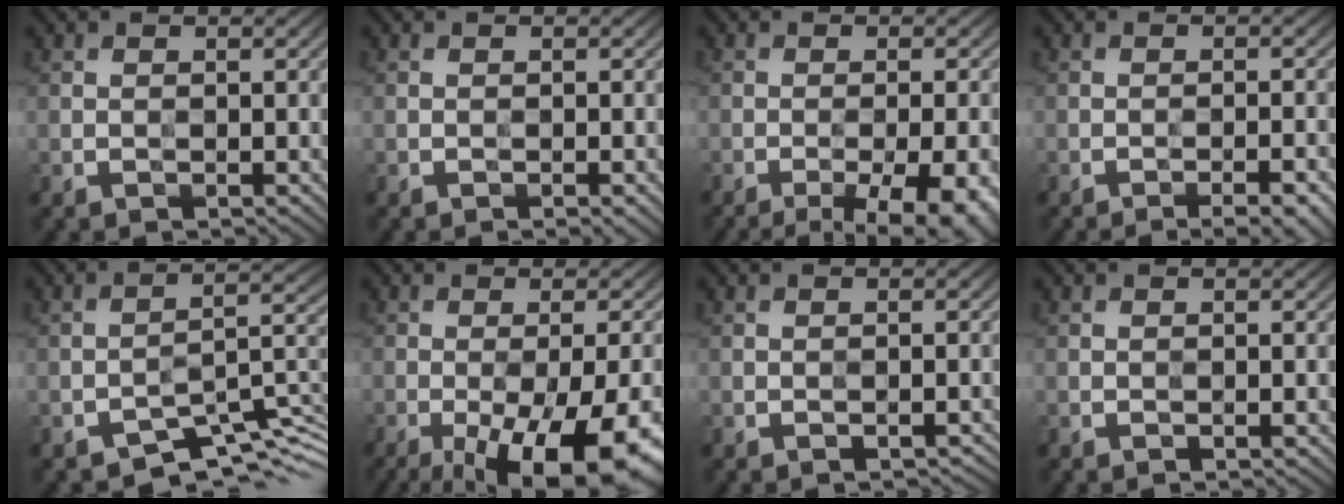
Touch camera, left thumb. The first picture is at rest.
{"total": 0.7, "force": [-0.5, 0.0, 0.6], "torque": [-0.009, 0.000, -0.009]}
{"total": 11.1, "force": [-6.1, 3.3, 8.6], "torque": [-0.109, -0.008, -0.067]}
{"total": 4.6, "force": [-3.0, 0.8, 3.3], "torque": [-0.050, 0.016, -0.044]}
{"total": 7.5, "force": [-5.6, 2.5, 4.3], "torque": [-0.053, -0.003, -0.099]}
{"total": 16.4, "force": [-8.4, 5.1, 13.2], "torque": [-0.185, -0.018, -0.108]}
{"total": 0.7, "force": [-0.6, 0.1, 0.4], "torque": [-0.004, 0.002, -0.008]}
{"total": 0.0}